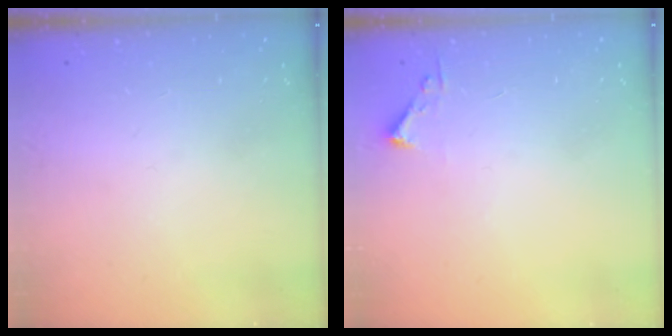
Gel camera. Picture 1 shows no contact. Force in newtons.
{"total": 2.4, "press": 2.4, "slide": 0.3}